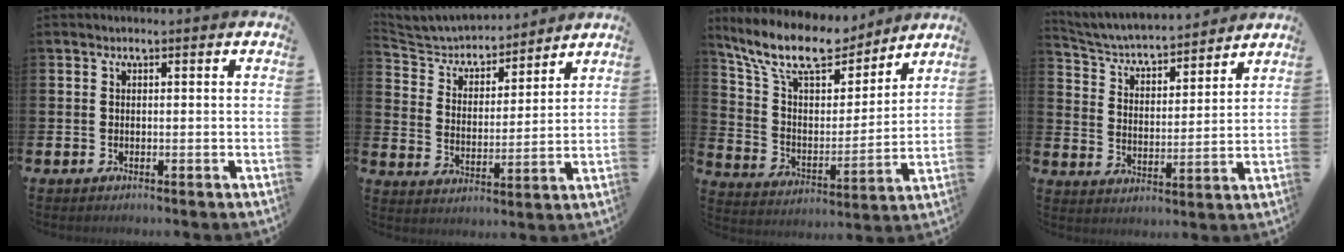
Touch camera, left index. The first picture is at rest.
{"total": 5.2, "force": [4.9, 1.4, 0.7], "torque": [-0.049, -0.038, 0.081]}
{"total": 12.6, "force": [10.8, 4.0, 5.0], "torque": [-0.139, -0.064, 0.191]}
{"total": 5.0, "force": [4.8, 0.9, 1.2], "torque": [-0.054, -0.043, 0.078]}